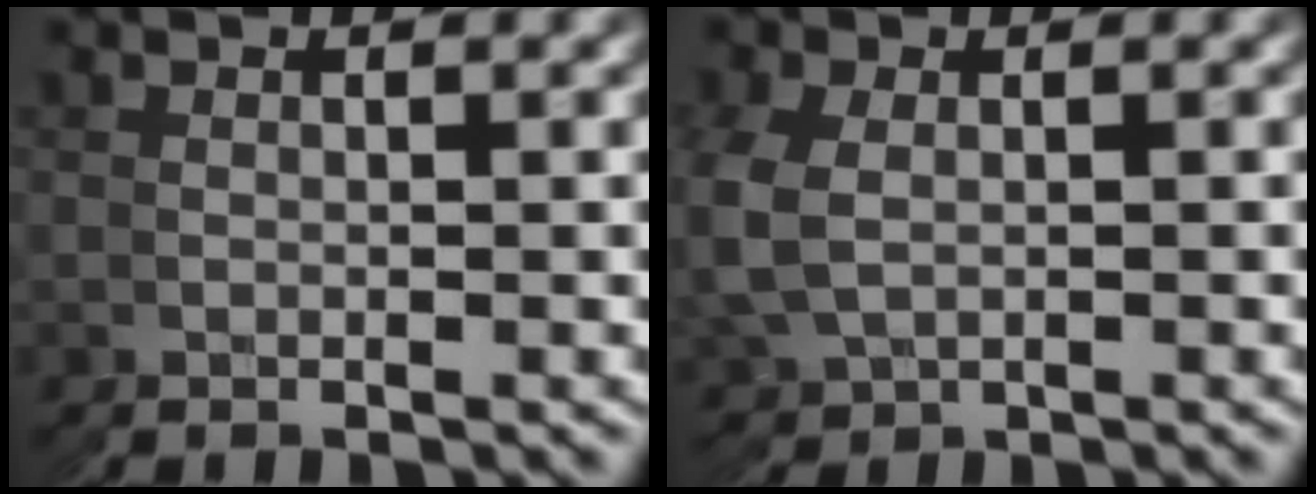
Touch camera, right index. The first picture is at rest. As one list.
[{"total": 3.5, "force": [0.0, 3.5, 0.2], "torque": [-0.026, -0.018, 0.008]}]